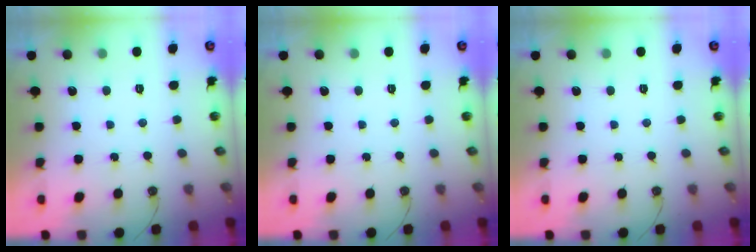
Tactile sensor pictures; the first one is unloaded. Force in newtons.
{"total": 0.0}
{"total": 0.0}